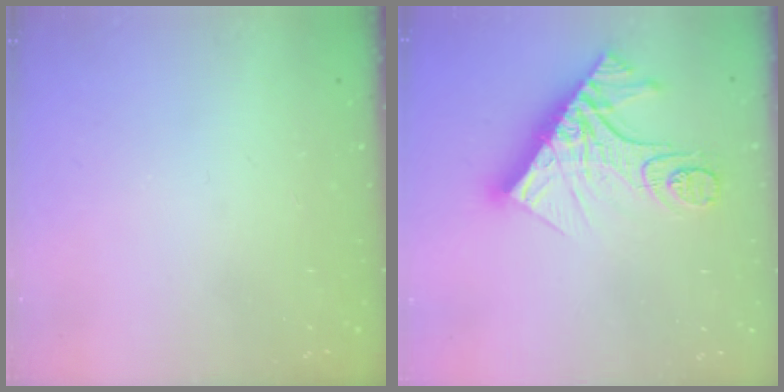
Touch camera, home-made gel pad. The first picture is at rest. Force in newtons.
{"total": 17.1, "press": 17.1, "slide": 1.4}